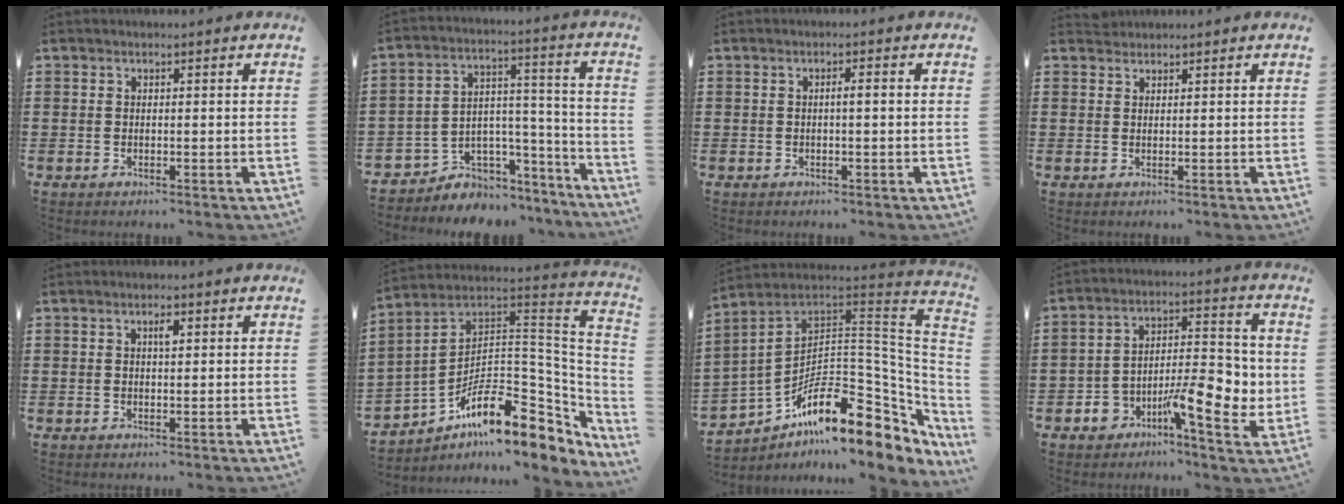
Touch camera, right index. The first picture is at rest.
{"total": 4.5, "force": [-2.5, 3.7, -0.3], "torque": [-0.016, -0.009, -0.049]}
{"total": 1.3, "force": [-0.1, 0.1, 1.3], "torque": [-0.022, 0.000, -0.003]}
{"total": 1.1, "force": [1.0, 0.4, -0.2], "torque": [0.003, 0.002, 0.021]}
{"total": 1.9, "force": [0.6, 0.6, 1.7], "torque": [-0.027, 0.003, 0.007]}
{"total": 12.8, "force": [-6.8, 6.7, 8.5], "torque": [-0.138, 0.001, -0.122]}
{"total": 15.4, "force": [-8.8, 6.5, 10.9], "torque": [-0.189, 0.011, -0.160]}
{"total": 10.7, "force": [-3.7, 4.9, 8.8], "torque": [-0.133, 0.006, -0.060]}